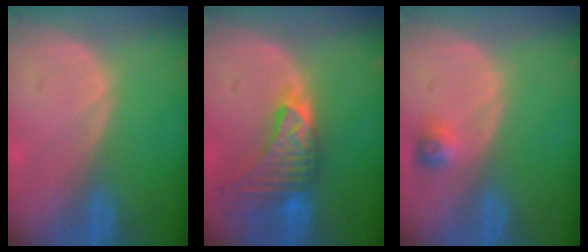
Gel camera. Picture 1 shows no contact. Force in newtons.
{"total": 9.1, "press": 8.2, "slide": 3.8}
{"total": 2.5, "press": 2.3, "slide": 1.0}